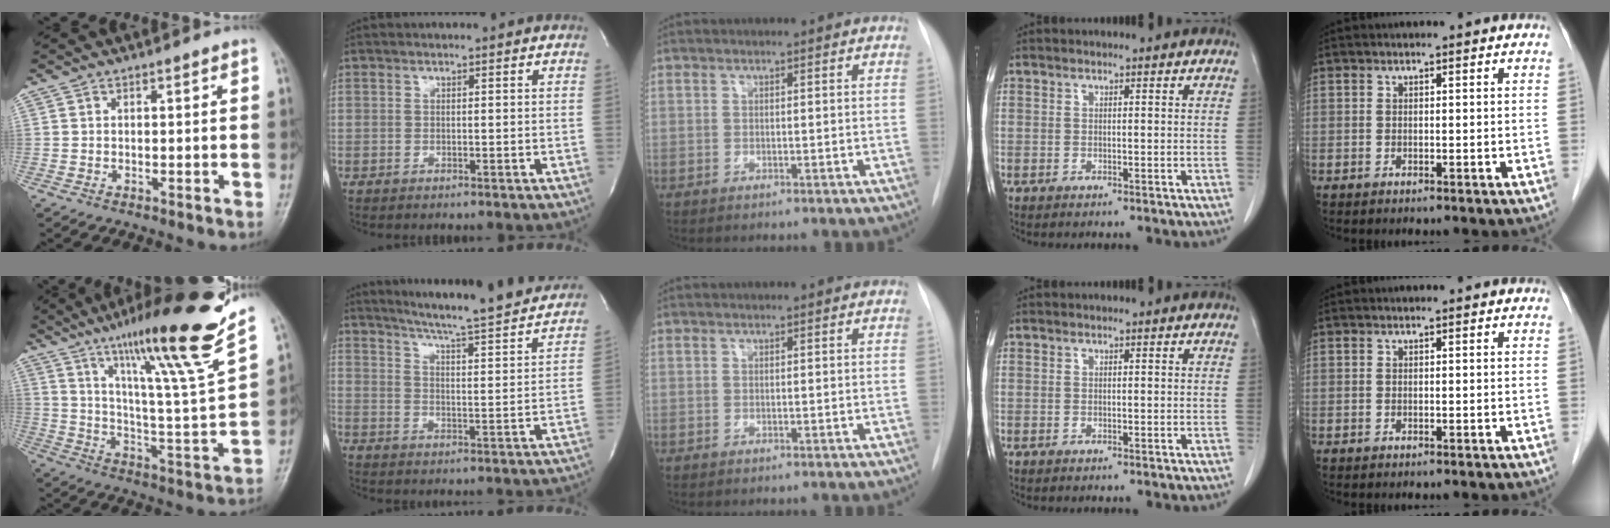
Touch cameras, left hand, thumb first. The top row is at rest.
{"thumb": {"total": 22.9, "force": [15.9, 0.6, 16.5], "torque": [-0.233, -0.074, 0.254]}, "index": {"total": 20.4, "force": [18.8, 0.0, 7.9], "torque": [-0.125, -0.048, 0.244]}}